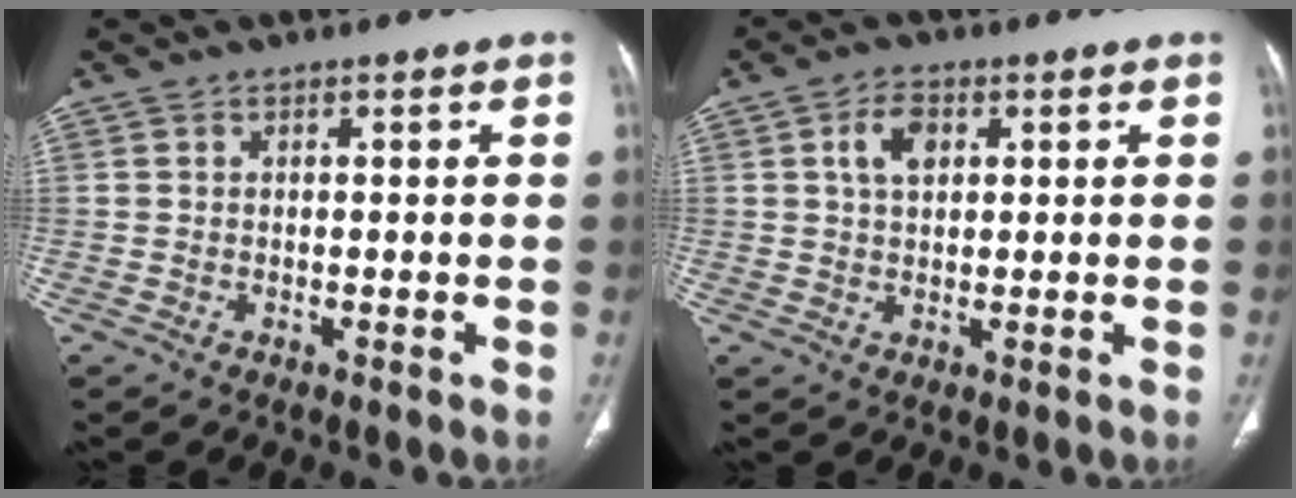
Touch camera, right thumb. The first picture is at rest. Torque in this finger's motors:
{"motor_torque": [0.68, 1.07, 0.14, -0.07, 0.00]}